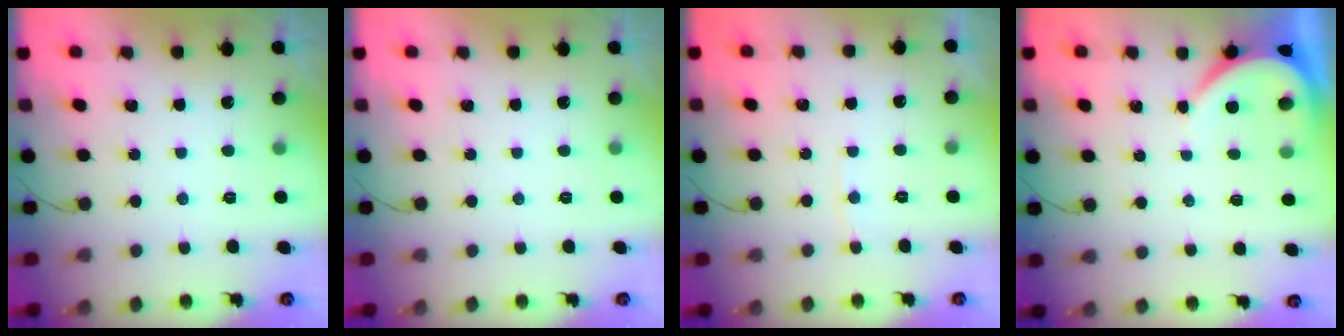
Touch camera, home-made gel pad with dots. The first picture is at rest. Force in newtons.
{"total": 0.0}
{"total": 2.9, "press": 2.9, "slide": 0.4}
{"total": 3.9, "press": 3.9, "slide": 0.6}